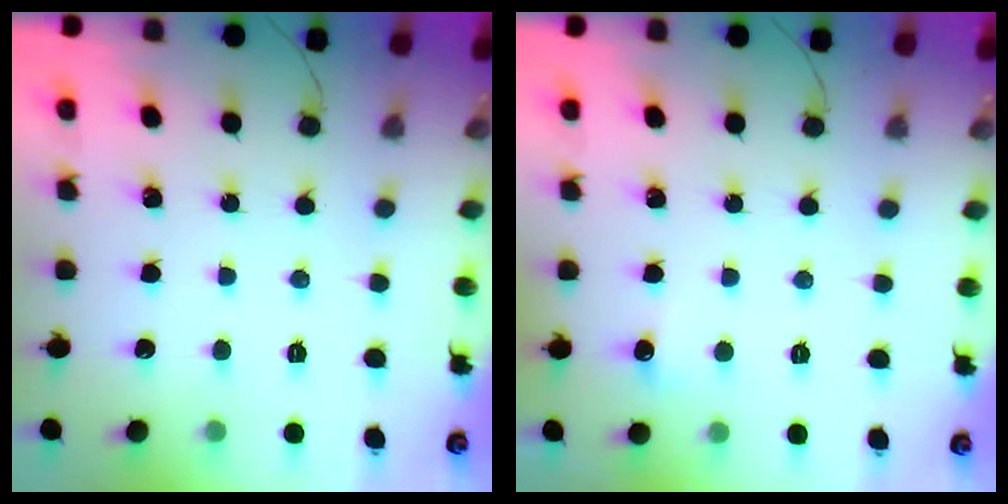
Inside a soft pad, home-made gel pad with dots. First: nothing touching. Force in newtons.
{"total": 11.1, "press": 3.0, "slide": 10.7}